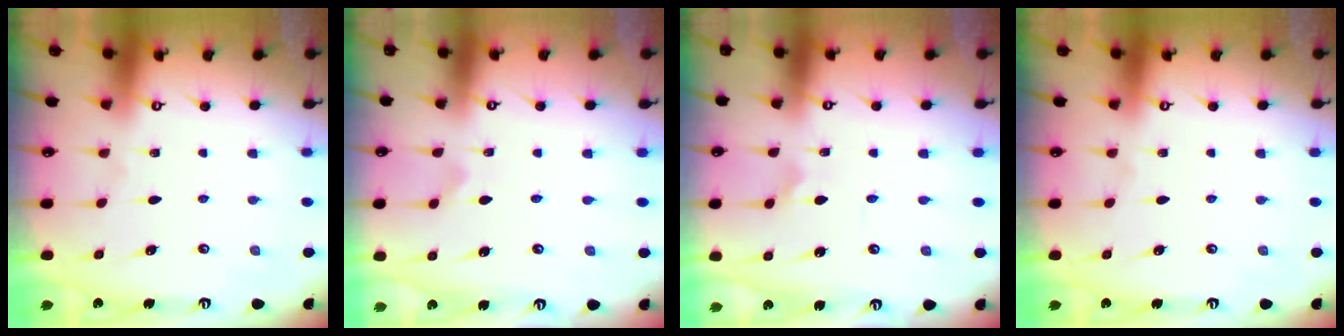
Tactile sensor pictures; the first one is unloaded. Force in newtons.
{"total": 2.3, "press": 2.3, "slide": 0.1}
{"total": 1.9, "press": 1.9, "slide": 0.2}
{"total": 0.0}